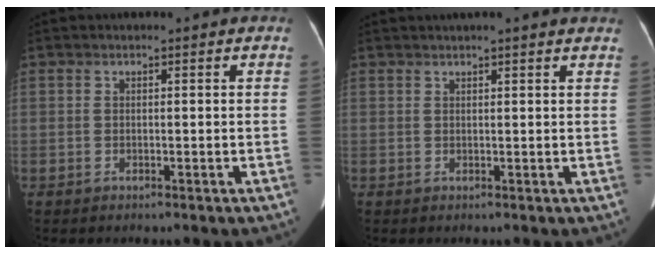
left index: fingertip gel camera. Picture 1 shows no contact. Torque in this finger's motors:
{"motor_torque": [0.03, -2.07, -0.10, -0.04]}